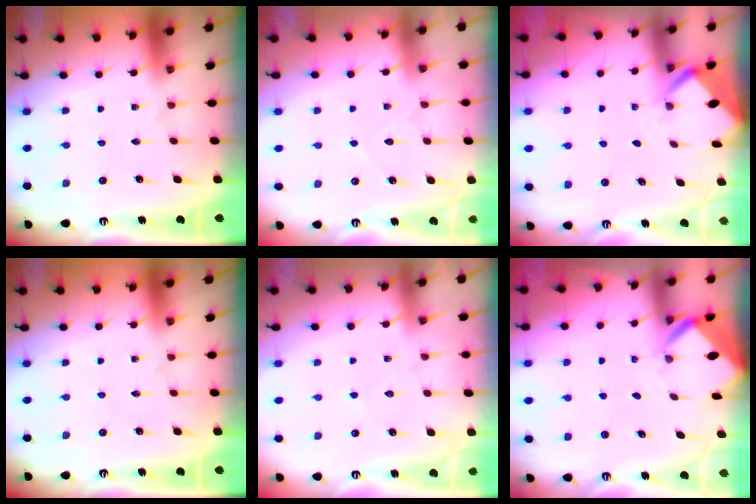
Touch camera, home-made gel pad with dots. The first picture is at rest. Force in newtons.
{"total": 4.9, "press": 4.8, "slide": 0.4}
{"total": 2.9, "press": 2.9, "slide": 0.2}
{"total": 0.0}
{"total": 4.0, "press": 4.0, "slide": 0.5}
{"total": 3.4, "press": 3.4, "slide": 0.2}